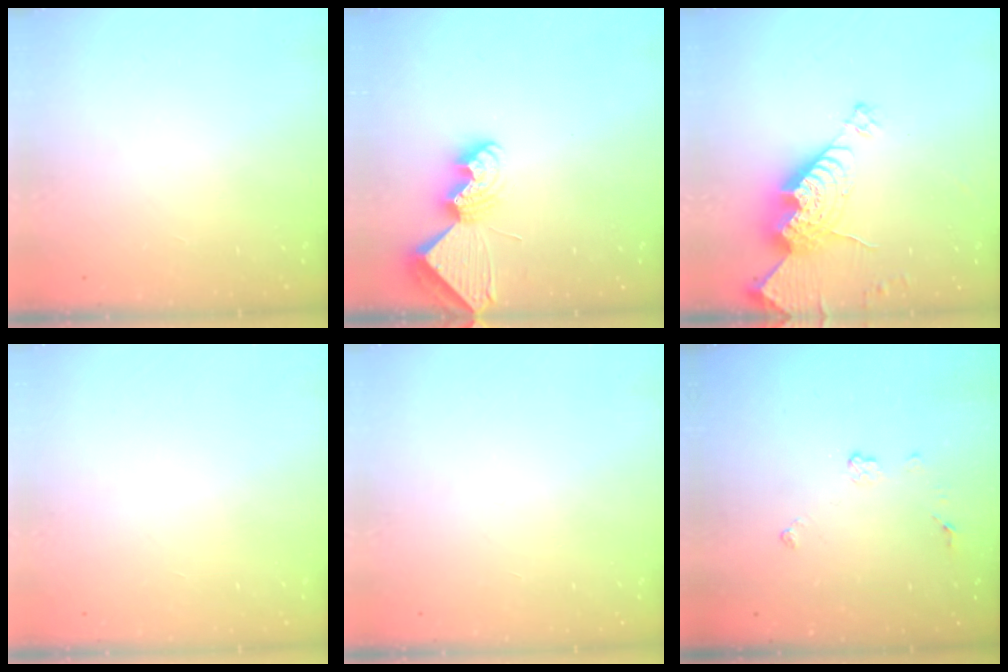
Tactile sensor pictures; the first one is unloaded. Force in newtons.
{"total": 8.8, "press": 8.7, "slide": 0.9}
{"total": 17.2, "press": 17.2, "slide": 1.7}
{"total": 0.0}
{"total": 0.0}
{"total": 4.5, "press": 4.5, "slide": 0.7}